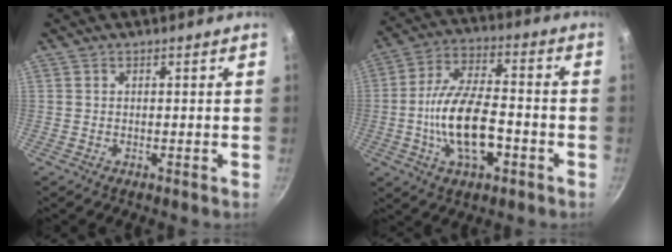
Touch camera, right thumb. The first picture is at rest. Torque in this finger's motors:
{"motor_torque": [1.64, 0.82, 1.74, -1.03, 0.56]}